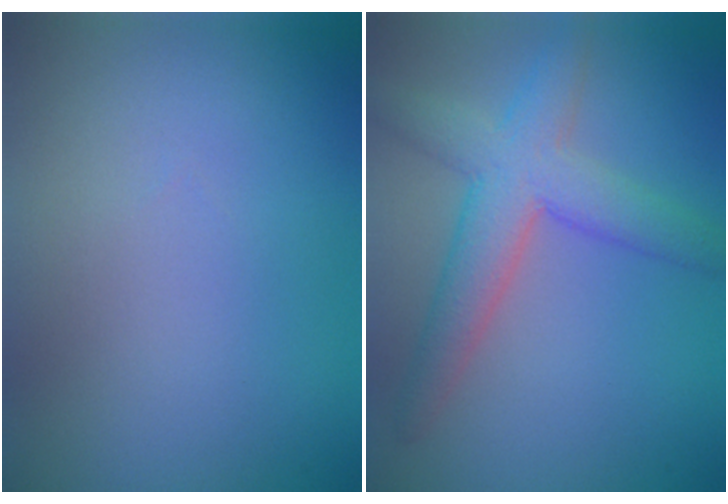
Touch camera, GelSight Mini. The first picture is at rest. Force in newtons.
{"total": 5.5, "press": 5.5, "slide": 0.2}